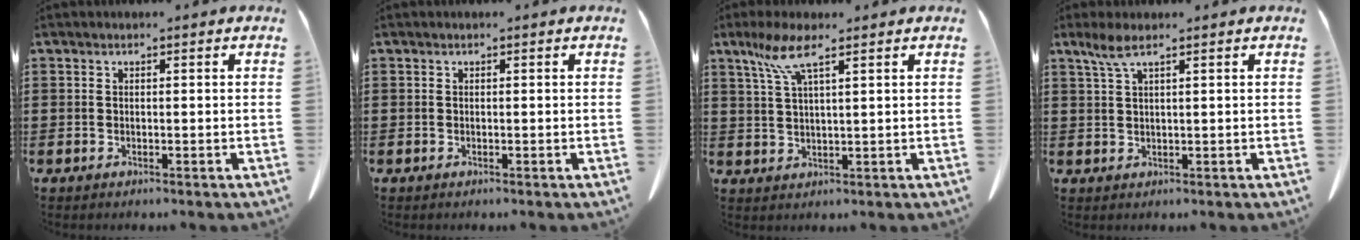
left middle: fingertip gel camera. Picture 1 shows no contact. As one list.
[{"total": 0.0}, {"total": 6.0, "force": [3.7, 0.7, 4.6], "torque": [-0.099, 0.002, 0.064]}, {"total": 2.7, "force": [1.7, 0.2, 2.1], "torque": [-0.045, 0.000, 0.031]}]